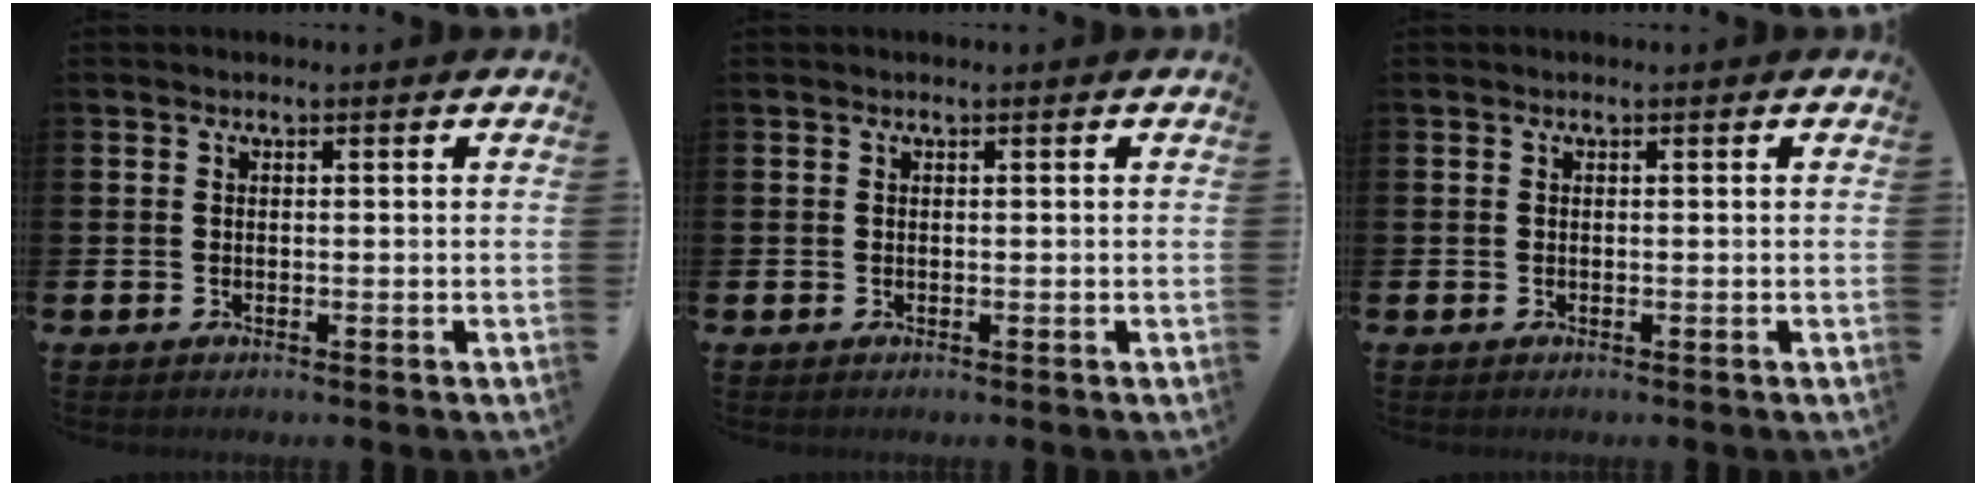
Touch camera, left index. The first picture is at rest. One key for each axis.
{"total": 0.0}
{"total": 0.0}